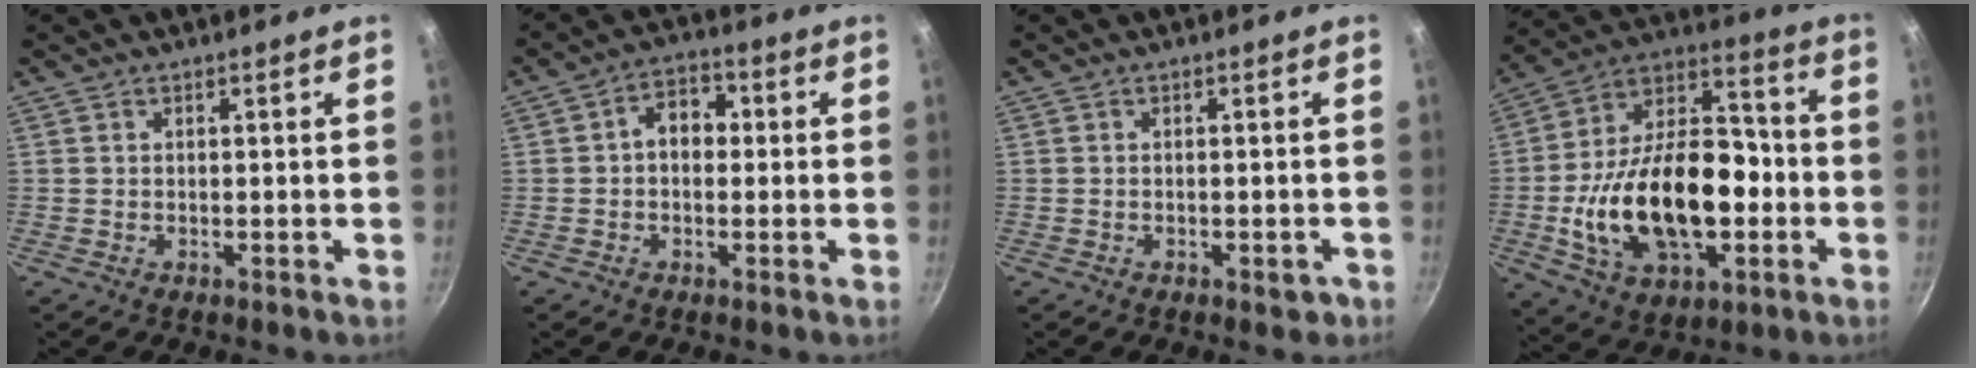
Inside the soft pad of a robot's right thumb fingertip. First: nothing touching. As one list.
[{"total": 6.1, "force": [0.2, 4.5, 4.1], "torque": [-0.031, 0.018, -0.007]}, {"total": 2.2, "force": [-1.1, 1.1, 1.5], "torque": [-0.013, 0.007, -0.009]}, {"total": 26.4, "force": [-5.0, 15.7, 20.5], "torque": [-0.336, 0.047, -0.077]}]